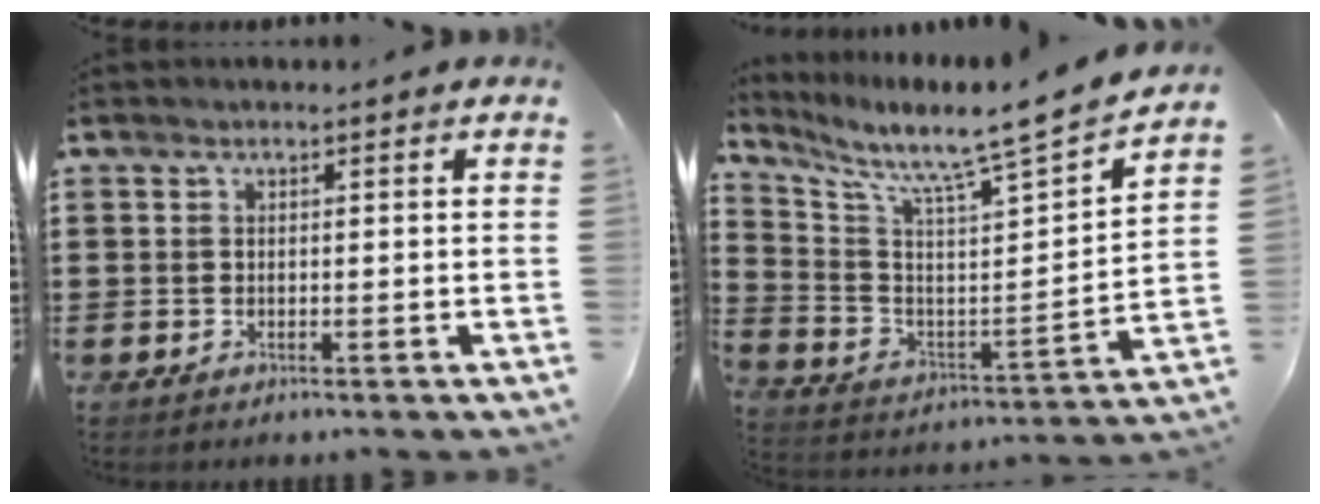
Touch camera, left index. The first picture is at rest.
{"total": 6.6, "force": [6.2, -0.8, 2.2], "torque": [-0.080, -0.068, 0.089]}